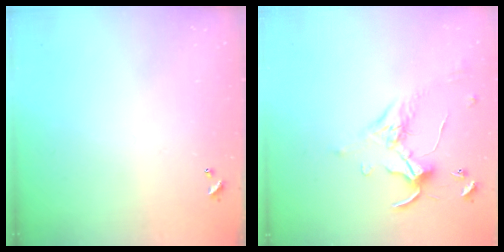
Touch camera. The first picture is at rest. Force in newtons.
{"total": 0.7, "press": 0.6, "slide": 0.4}